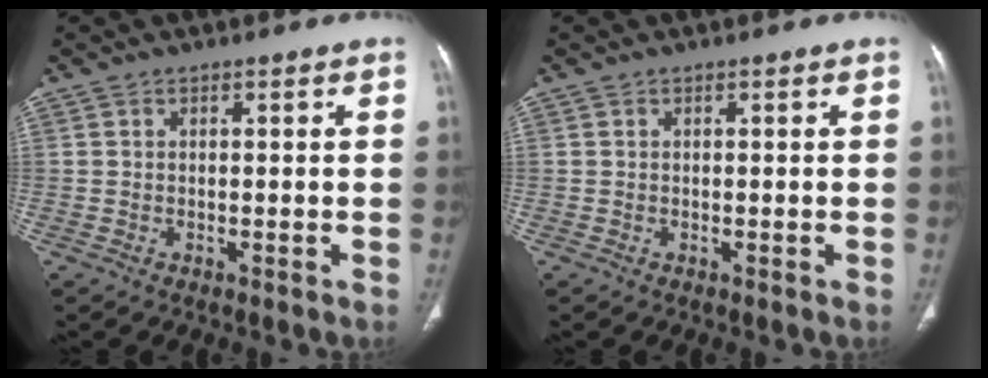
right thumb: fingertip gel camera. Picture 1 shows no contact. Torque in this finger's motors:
{"motor_torque": [0.00, 0.00, 0.00, 0.00, 0.01]}